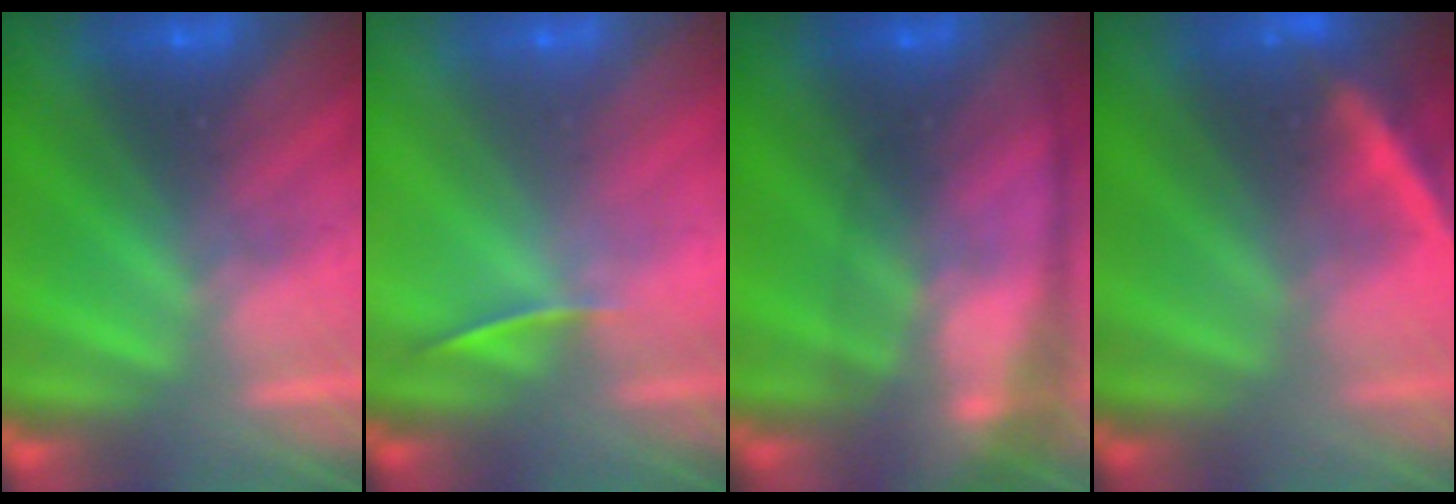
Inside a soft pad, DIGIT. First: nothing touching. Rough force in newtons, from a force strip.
{"total": 1.3}
{"total": 5.8}
{"total": 2.2}